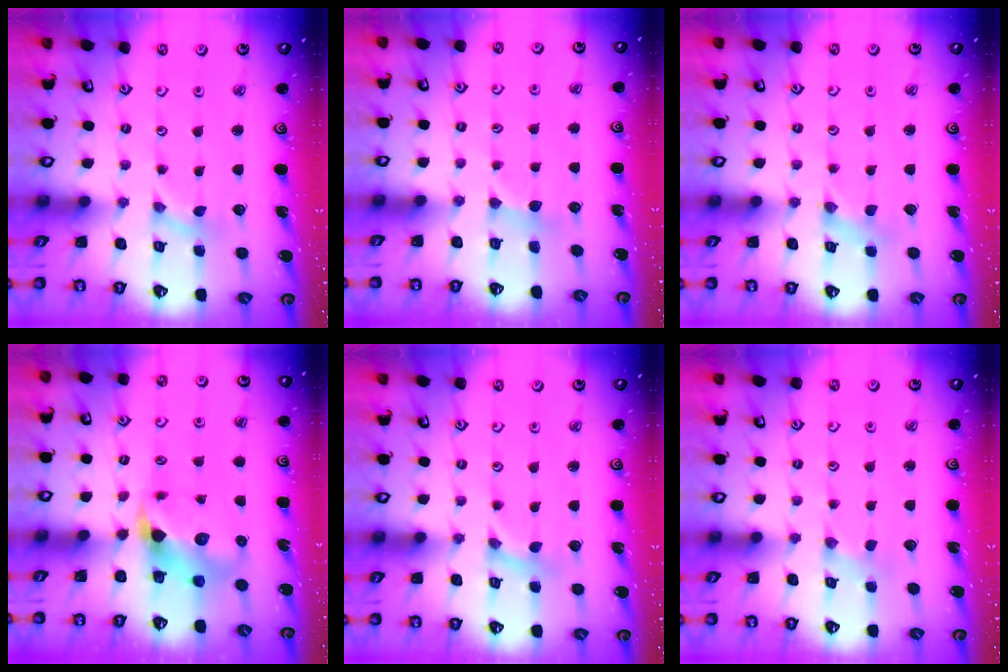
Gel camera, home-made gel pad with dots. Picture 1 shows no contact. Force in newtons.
{"total": 2.5, "press": 2.4, "slide": 0.2}
{"total": 0.0}
{"total": 8.4, "press": 8.2, "slide": 1.6}
{"total": 0.0}
{"total": 0.0}